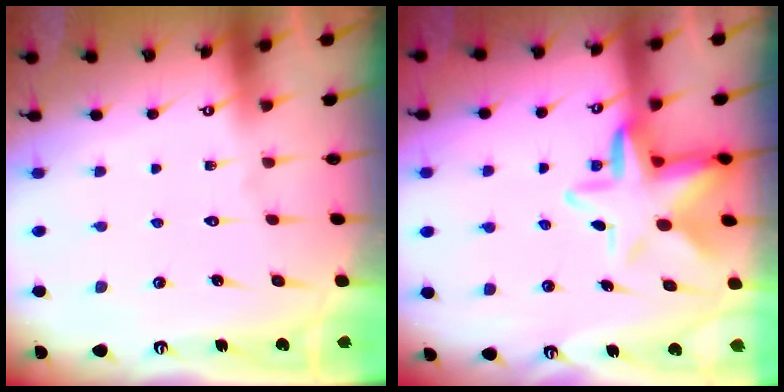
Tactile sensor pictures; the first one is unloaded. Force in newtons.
{"total": 10.3, "press": 10.0, "slide": 2.7}